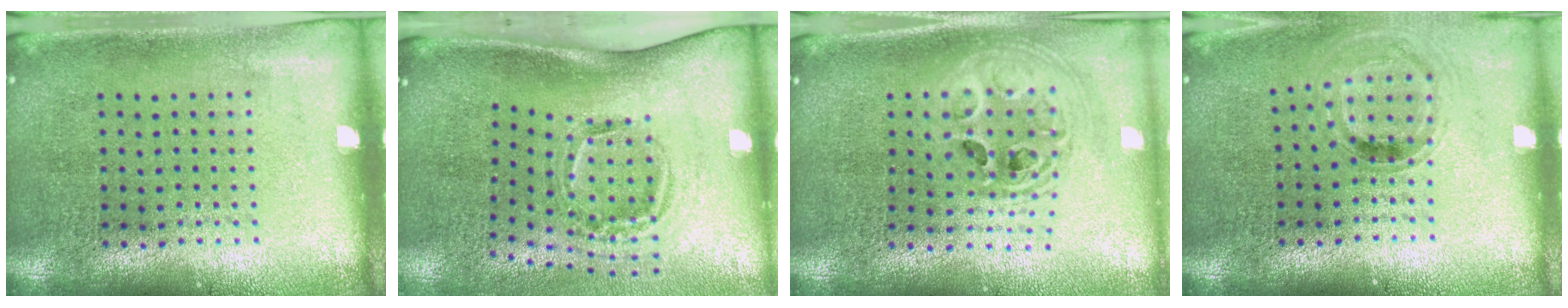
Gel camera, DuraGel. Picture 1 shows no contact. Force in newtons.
{"total": 2.1, "press": 1.2, "slide": 1.6}
{"total": 2.1, "press": 1.7, "slide": 1.3}
{"total": 0.8, "press": 0.8, "slide": 0.1}